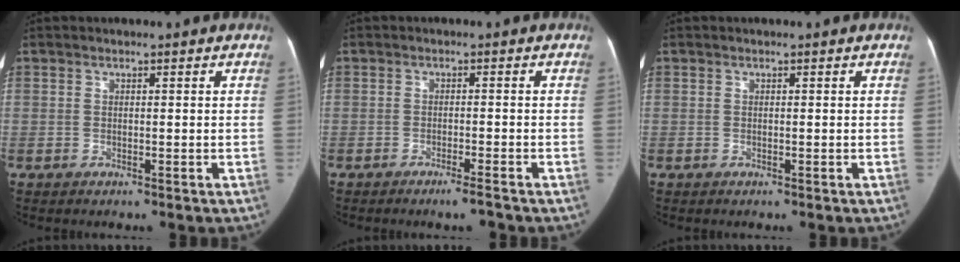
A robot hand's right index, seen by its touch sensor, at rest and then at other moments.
{"total": 2.7, "force": [-2.2, -0.1, 1.6], "torque": [-0.026, -0.003, -0.036]}
{"total": 0.0}